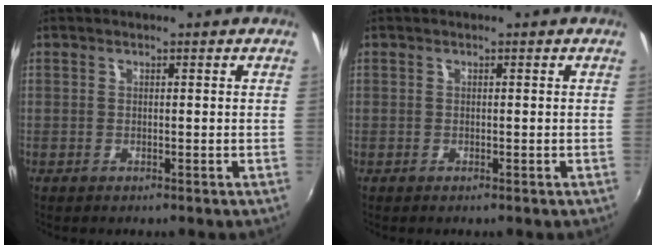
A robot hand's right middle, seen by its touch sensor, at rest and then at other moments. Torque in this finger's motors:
{"motor_torque": [0.16, -0.08, 0.04, 0.01]}